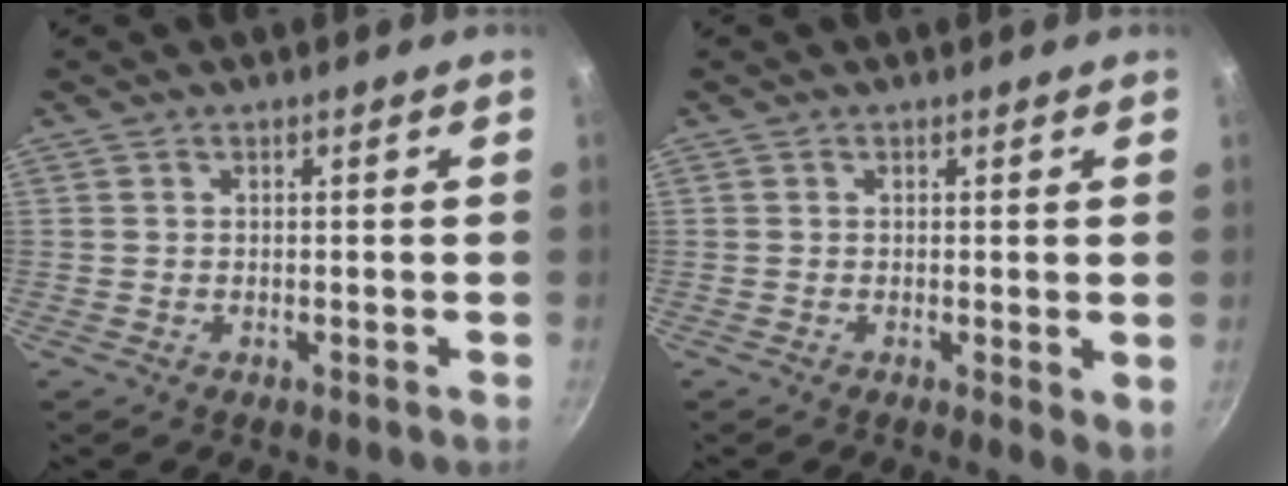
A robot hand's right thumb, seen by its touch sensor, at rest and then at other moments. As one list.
[{"total": 2.9, "force": [0.1, 1.1, 2.6], "torque": [-0.032, -0.009, 0.001]}]